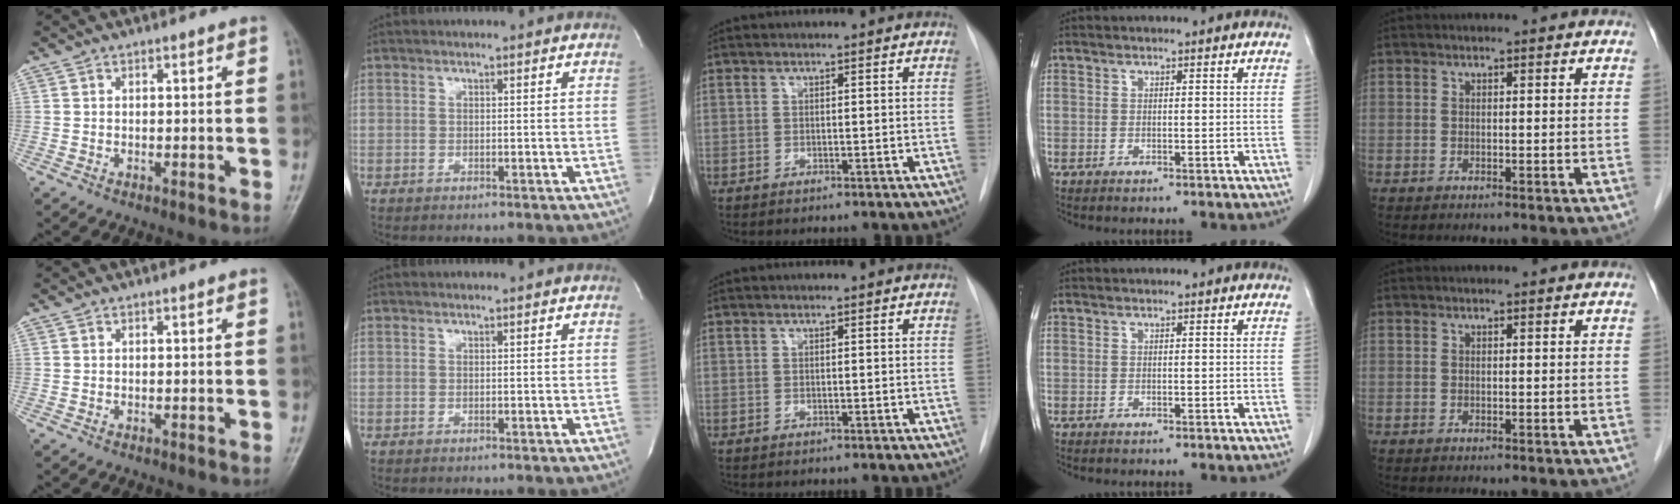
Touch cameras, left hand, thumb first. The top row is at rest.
{}